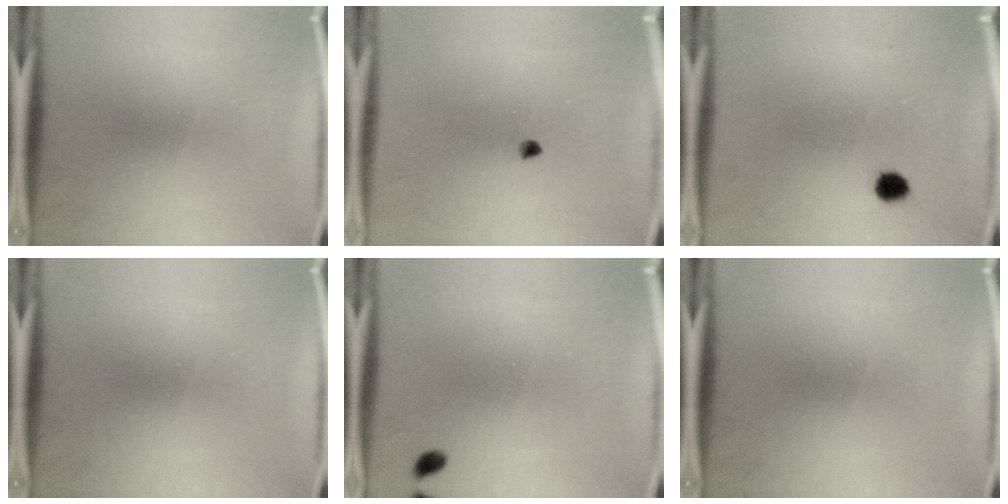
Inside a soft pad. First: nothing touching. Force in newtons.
{"total": 1.1}
{"total": 2.5}
{"total": 0.0}
{"total": 1.3}
{"total": 0.0}